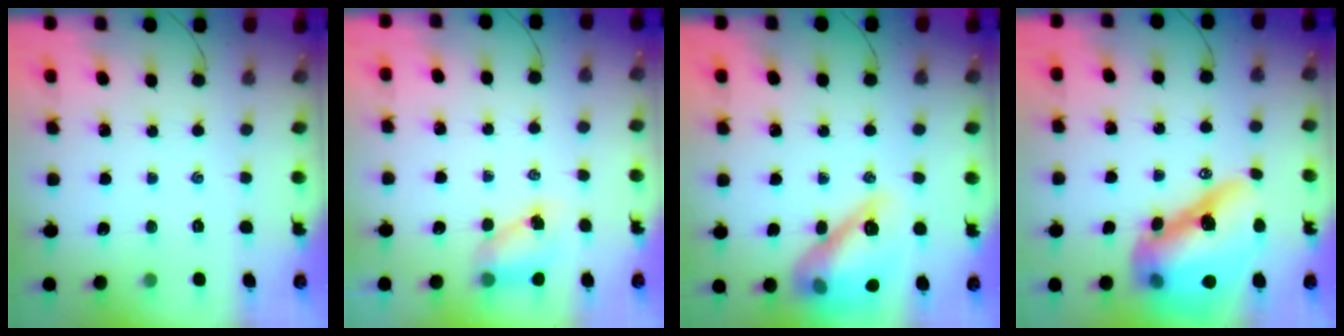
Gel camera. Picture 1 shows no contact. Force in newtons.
{"total": 5.5, "press": 5.5, "slide": 0.5}
{"total": 16.2, "press": 16.1, "slide": 2.0}
{"total": 19.4, "press": 18.6, "slide": 5.4}